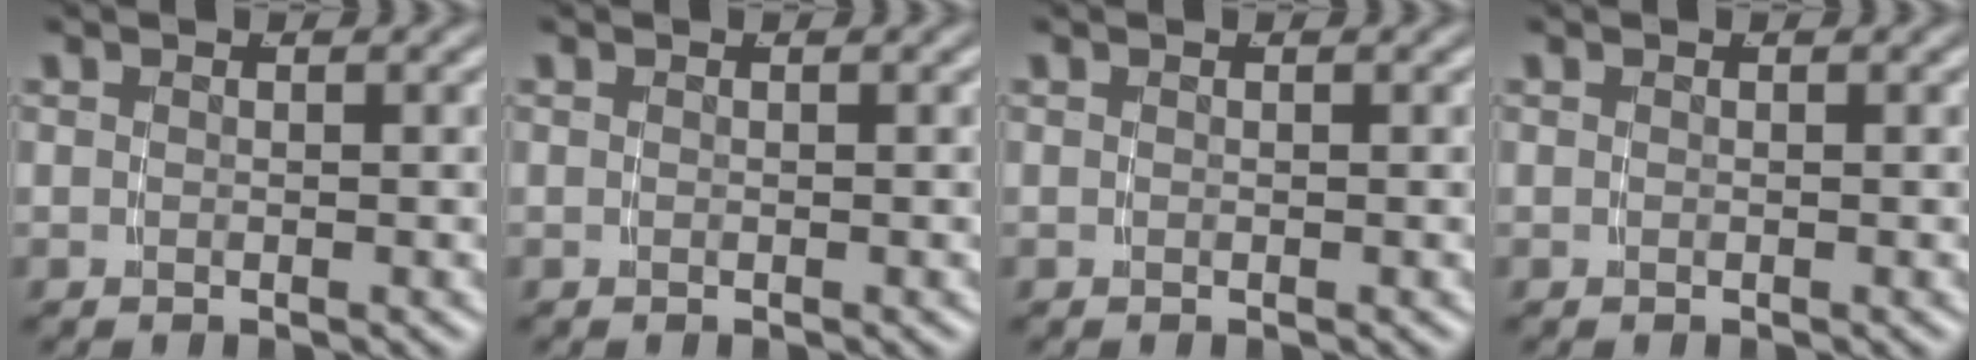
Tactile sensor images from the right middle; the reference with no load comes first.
{"total": 0.0}
{"total": 0.0}
{"total": 0.0}